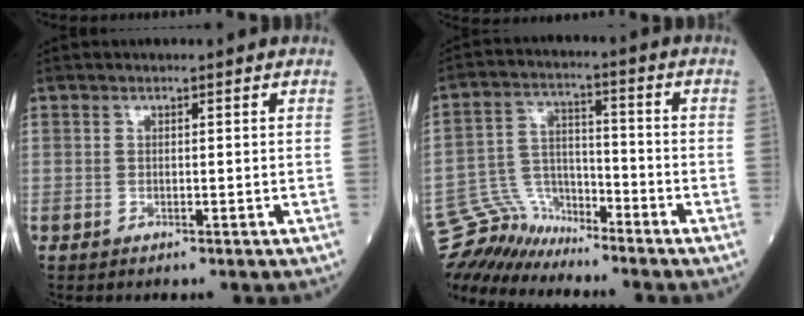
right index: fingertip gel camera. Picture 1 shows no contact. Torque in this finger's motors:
{"motor_torque": [-0.04, 0.32, -0.22, -0.06]}